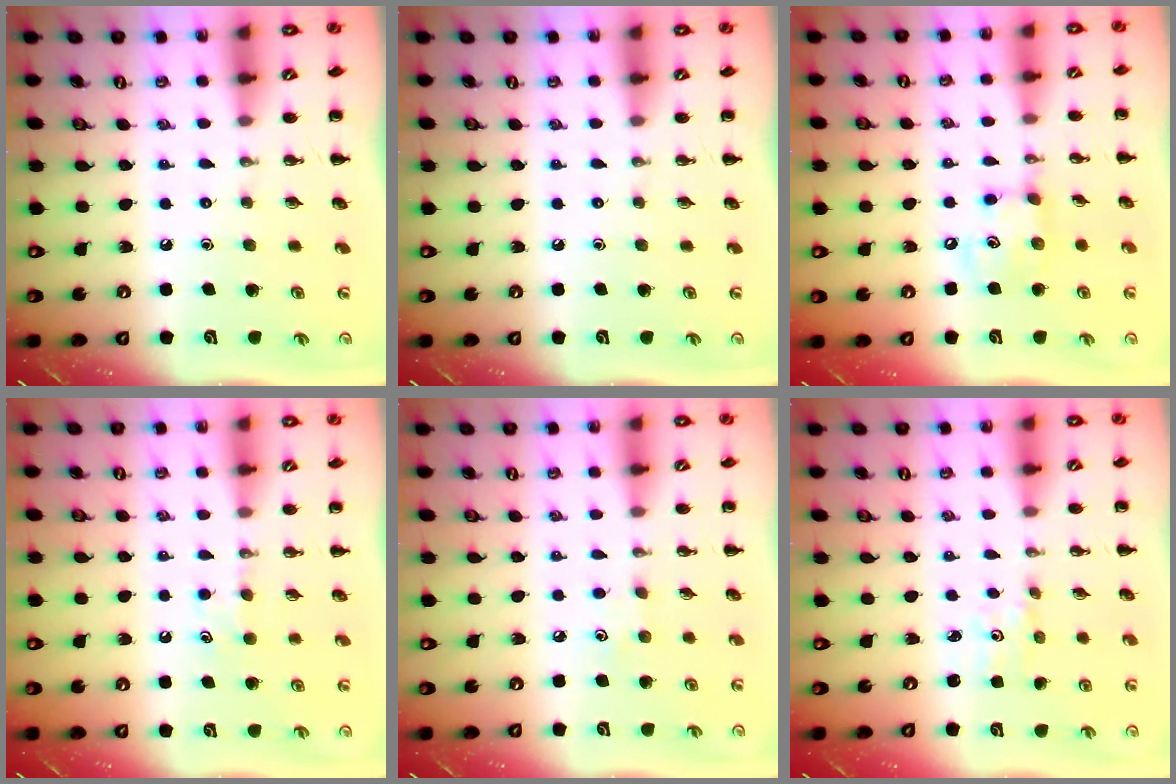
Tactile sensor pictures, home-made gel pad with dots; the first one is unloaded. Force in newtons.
{"total": 0.0}
{"total": 7.9, "press": 7.8, "slide": 1.1}
{"total": 4.2, "press": 4.0, "slide": 1.4}
{"total": 3.7, "press": 3.5, "slide": 1.2}
{"total": 1.2, "press": 1.1, "slide": 0.4}